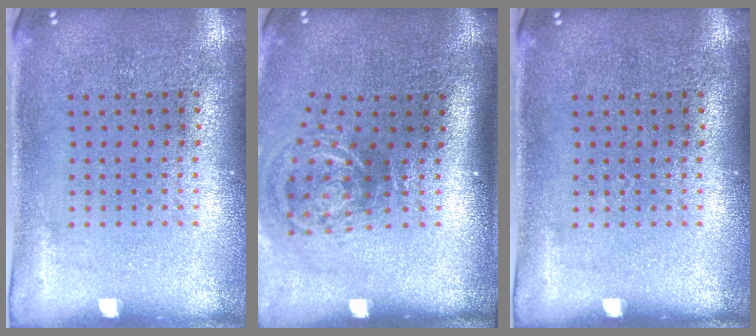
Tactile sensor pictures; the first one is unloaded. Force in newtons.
{"total": 2.2, "press": 1.4, "slide": 1.7}
{"total": 0.0}